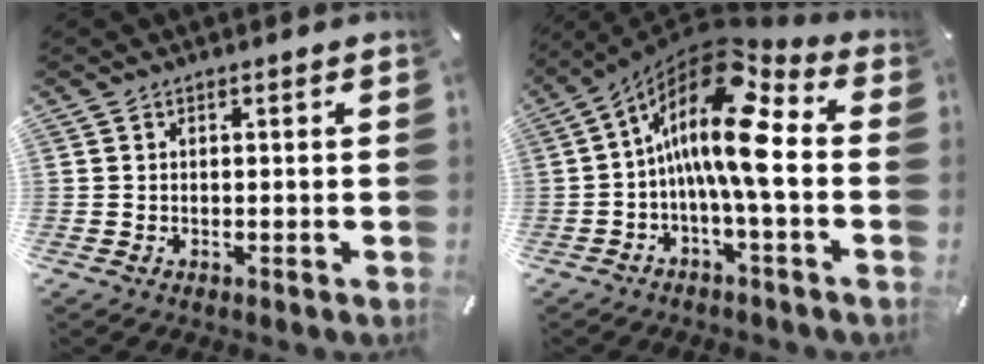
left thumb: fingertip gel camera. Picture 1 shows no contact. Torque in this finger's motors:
{"motor_torque": [-0.26, 2.84, 2.67, -0.10, 0.63]}